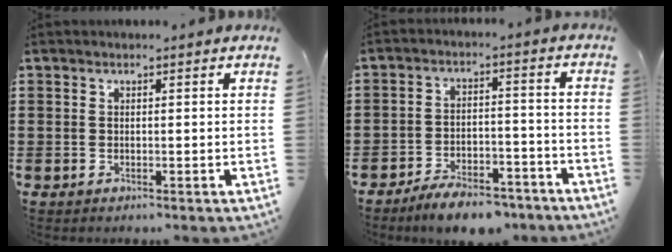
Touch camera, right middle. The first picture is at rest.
{"total": 6.2, "force": [-5.8, 1.2, 2.0], "torque": [-0.033, 0.008, -0.110]}